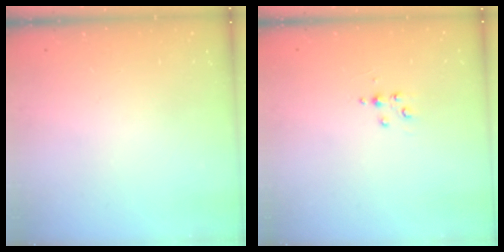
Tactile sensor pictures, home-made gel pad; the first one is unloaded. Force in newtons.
{"total": 4.1, "press": 4.0, "slide": 0.5}